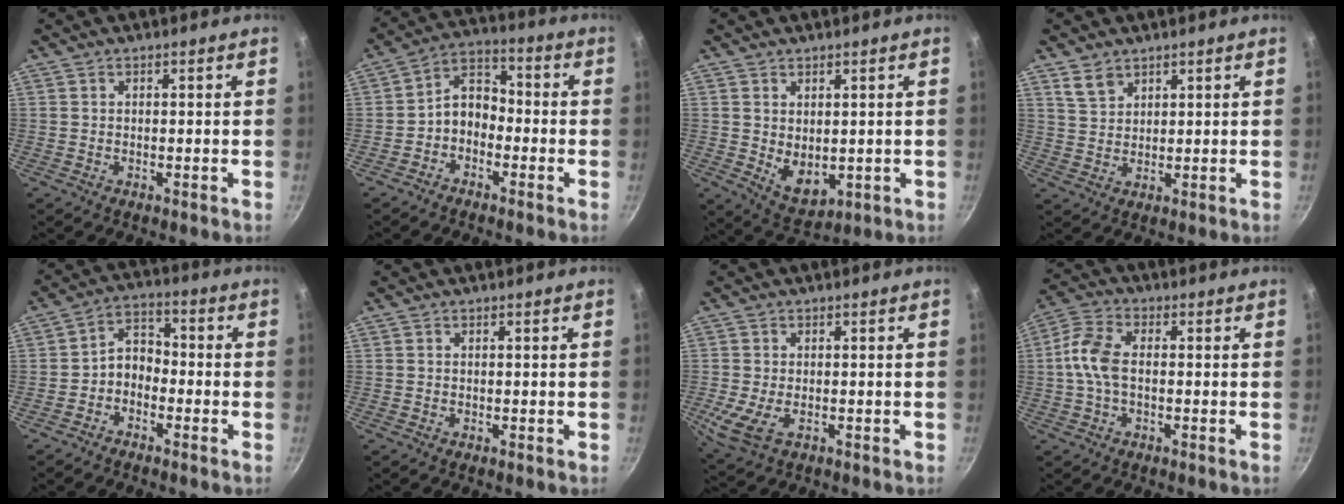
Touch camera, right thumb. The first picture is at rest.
{"total": 6.7, "force": [-2.2, 4.9, 4.0], "torque": [-0.044, 0.043, -0.053]}
{"total": 6.5, "force": [0.8, 4.3, 4.9], "torque": [-0.064, -0.022, 0.031]}
{"total": 4.3, "force": [3.0, 2.4, 1.9], "torque": [-0.028, -0.012, 0.064]}
{"total": 5.3, "force": [-2.1, 3.9, 3.0], "torque": [-0.033, 0.038, -0.048]}
{"total": 0.0}
{"total": 6.1, "force": [-1.3, 3.7, 4.7], "torque": [-0.092, -0.017, -0.022]}
{"total": 7.8, "force": [-0.2, 4.5, 6.4], "torque": [-0.134, 0.023, -0.013]}